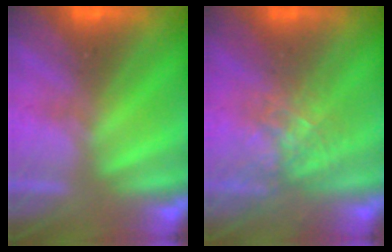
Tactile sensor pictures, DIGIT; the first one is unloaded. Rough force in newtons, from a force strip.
{"total": 2.6}